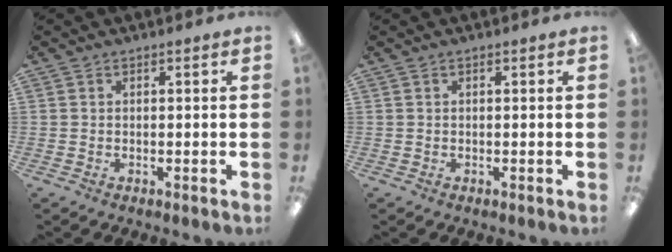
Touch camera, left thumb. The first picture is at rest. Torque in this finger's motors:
{"motor_torque": [0.01, 0.01, 0.00, 0.00, 0.00]}